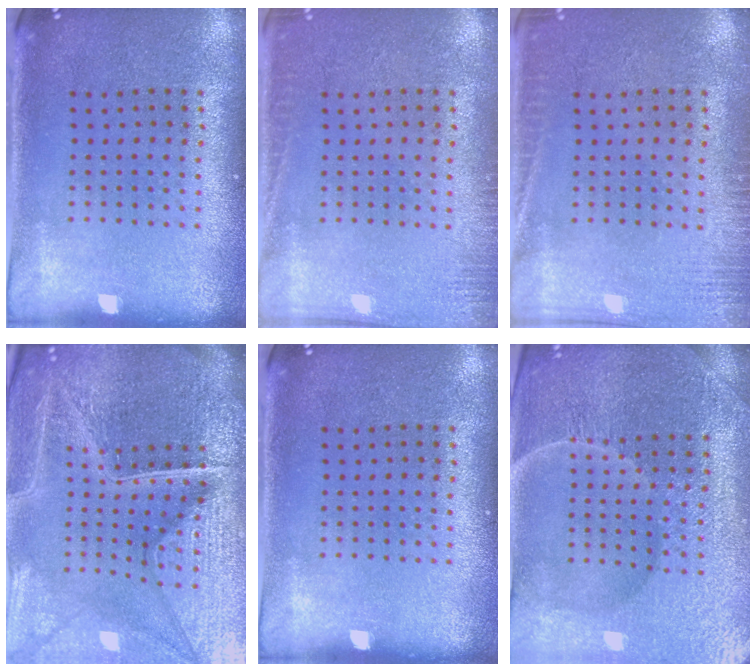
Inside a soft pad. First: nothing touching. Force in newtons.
{"total": 1.9, "press": 1.9, "slide": 0.4}
{"total": 2.7, "press": 2.7, "slide": 0.5}
{"total": 7.1, "press": 6.2, "slide": 3.4}
{"total": 0.0}
{"total": 5.3, "press": 4.9, "slide": 1.8}